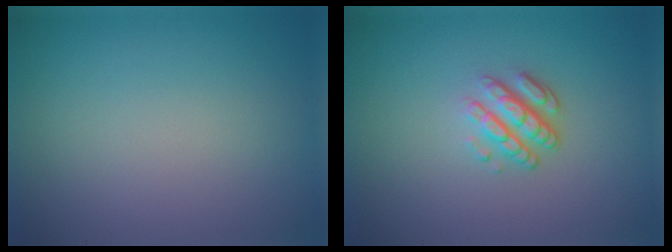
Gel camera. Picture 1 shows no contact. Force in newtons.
{"total": 3.3, "press": 2.4, "slide": 2.3}